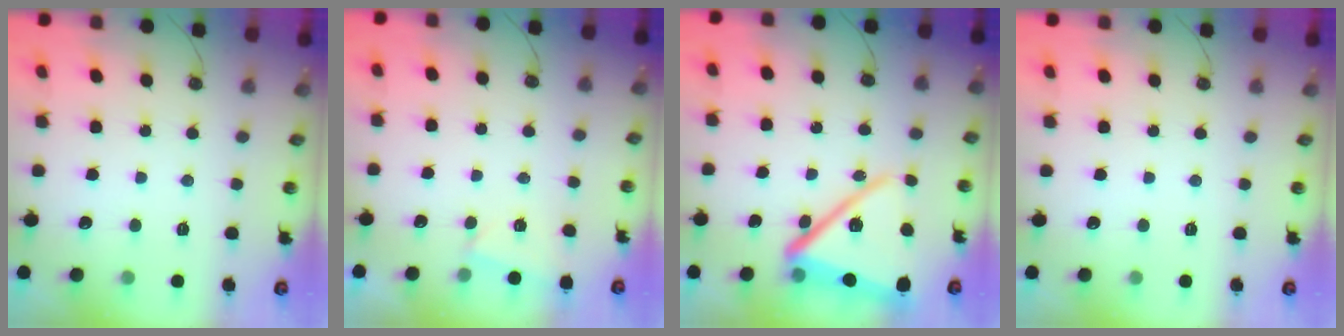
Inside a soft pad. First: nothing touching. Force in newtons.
{"total": 2.6, "press": 1.3, "slide": 2.2}
{"total": 19.7, "press": 19.6, "slide": 1.8}
{"total": 0.0}